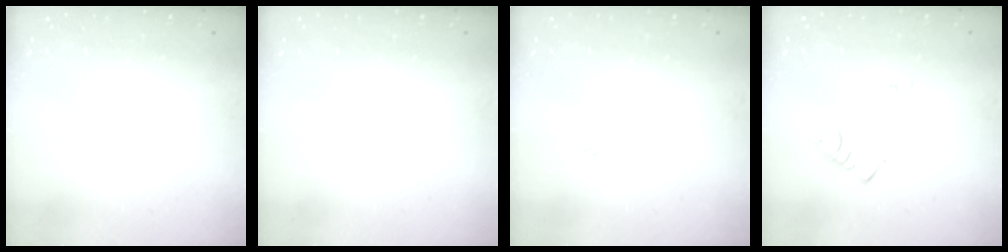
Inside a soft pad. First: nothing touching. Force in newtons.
{"total": 0.0}
{"total": 1.7, "press": 1.7, "slide": 0.3}
{"total": 4.2, "press": 4.1, "slide": 0.8}